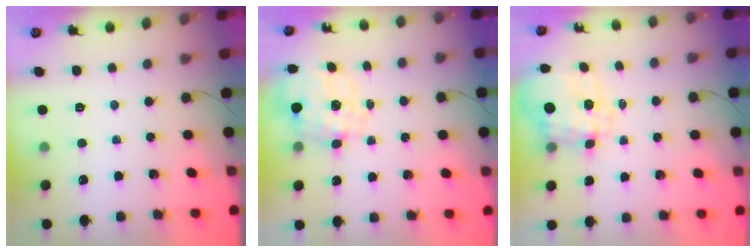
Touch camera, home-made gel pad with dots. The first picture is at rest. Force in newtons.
{"total": 2.3, "press": 2.1, "slide": 1.0}
{"total": 10.0, "press": 10.0, "slide": 1.3}